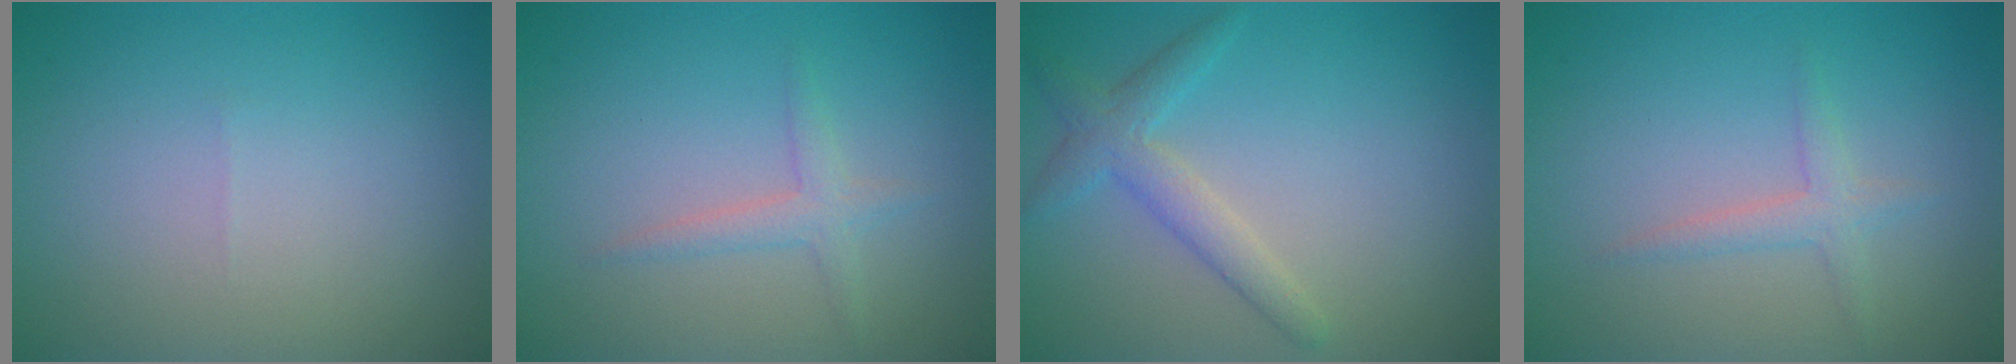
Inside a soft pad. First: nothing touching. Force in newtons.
{"total": 1.7, "press": 1.7, "slide": 0.1}
{"total": 2.7, "press": 2.7, "slide": 0.1}
{"total": 1.7, "press": 1.7, "slide": 0.1}